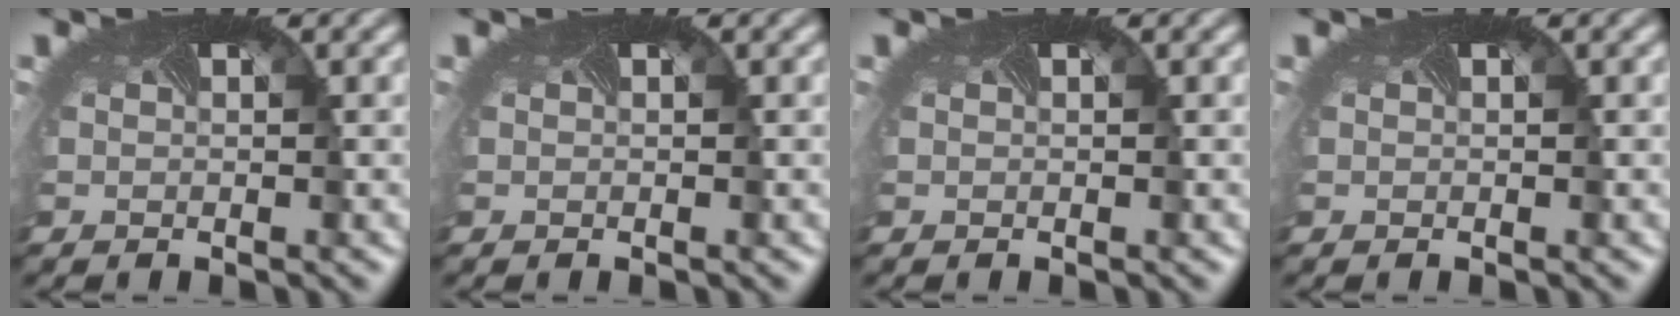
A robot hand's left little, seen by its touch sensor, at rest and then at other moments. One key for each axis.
{"total": 0.0}
{"total": 0.0}
{"total": 0.0}